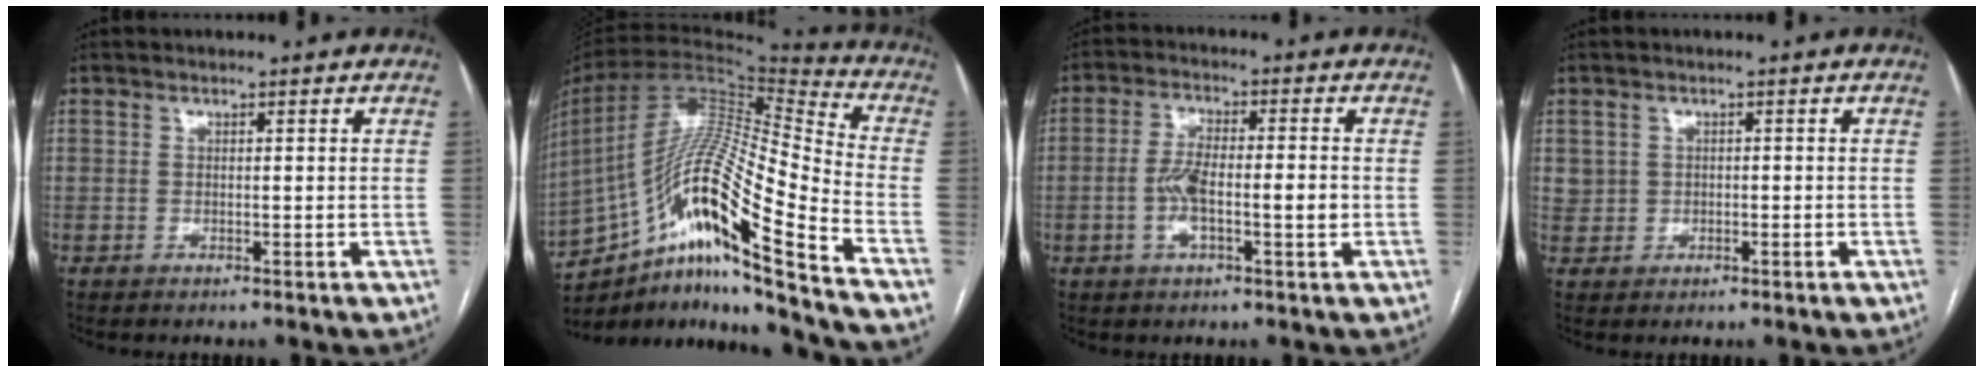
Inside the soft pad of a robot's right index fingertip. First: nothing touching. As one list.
[{"total": 22.6, "force": [-14.1, 0.6, 17.7], "torque": [-0.336, 0.000, -0.254]}, {"total": 7.0, "force": [-1.1, 1.9, 6.7], "torque": [-0.130, 0.016, -0.020]}, {"total": 2.0, "force": [0.2, 2.0, 0.3], "torque": [-0.003, 0.009, 0.011]}]